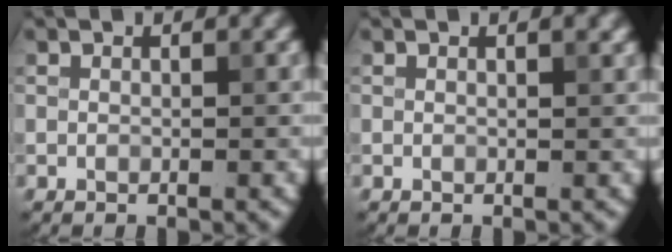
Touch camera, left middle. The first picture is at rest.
{"total": 0.8, "force": [0.5, 0.2, 0.6], "torque": [-0.003, 0.002, 0.008]}